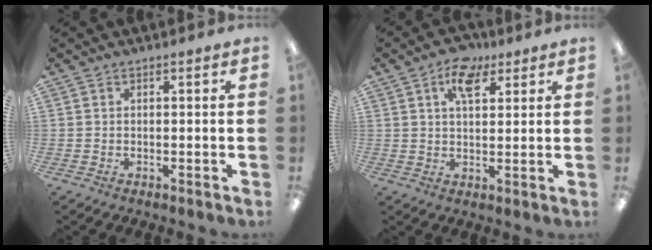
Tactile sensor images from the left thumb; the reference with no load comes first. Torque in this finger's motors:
{"motor_torque": [0.05, 0.05, -0.02, -0.19, 0.06]}